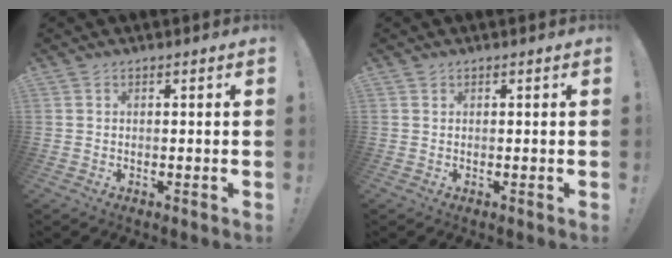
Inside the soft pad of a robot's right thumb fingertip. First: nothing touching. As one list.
[{"total": 0.6, "force": [0.4, 0.4, 0.0], "torque": [0.001, -0.001, 0.009]}]